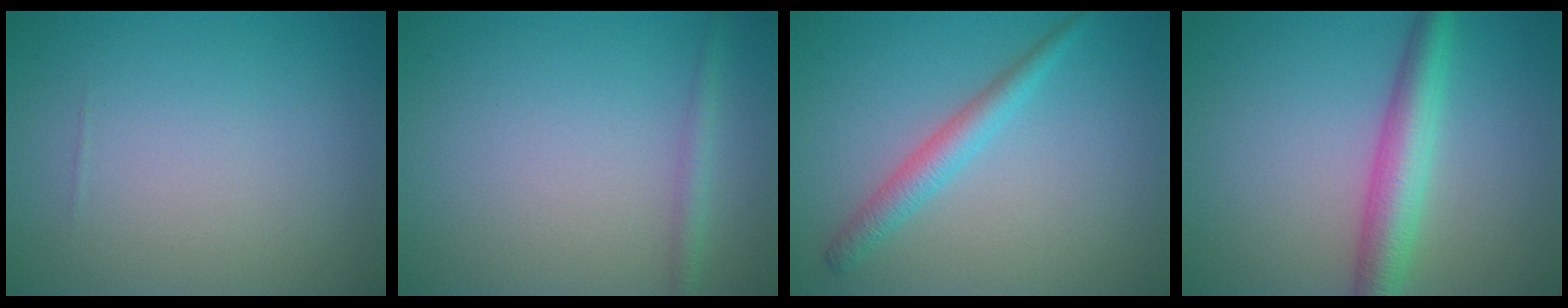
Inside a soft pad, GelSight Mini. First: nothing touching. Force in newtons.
{"total": 1.3, "press": 1.3, "slide": 0.0}
{"total": 2.5, "press": 2.5, "slide": 0.0}
{"total": 4.6, "press": 4.6, "slide": 0.0}